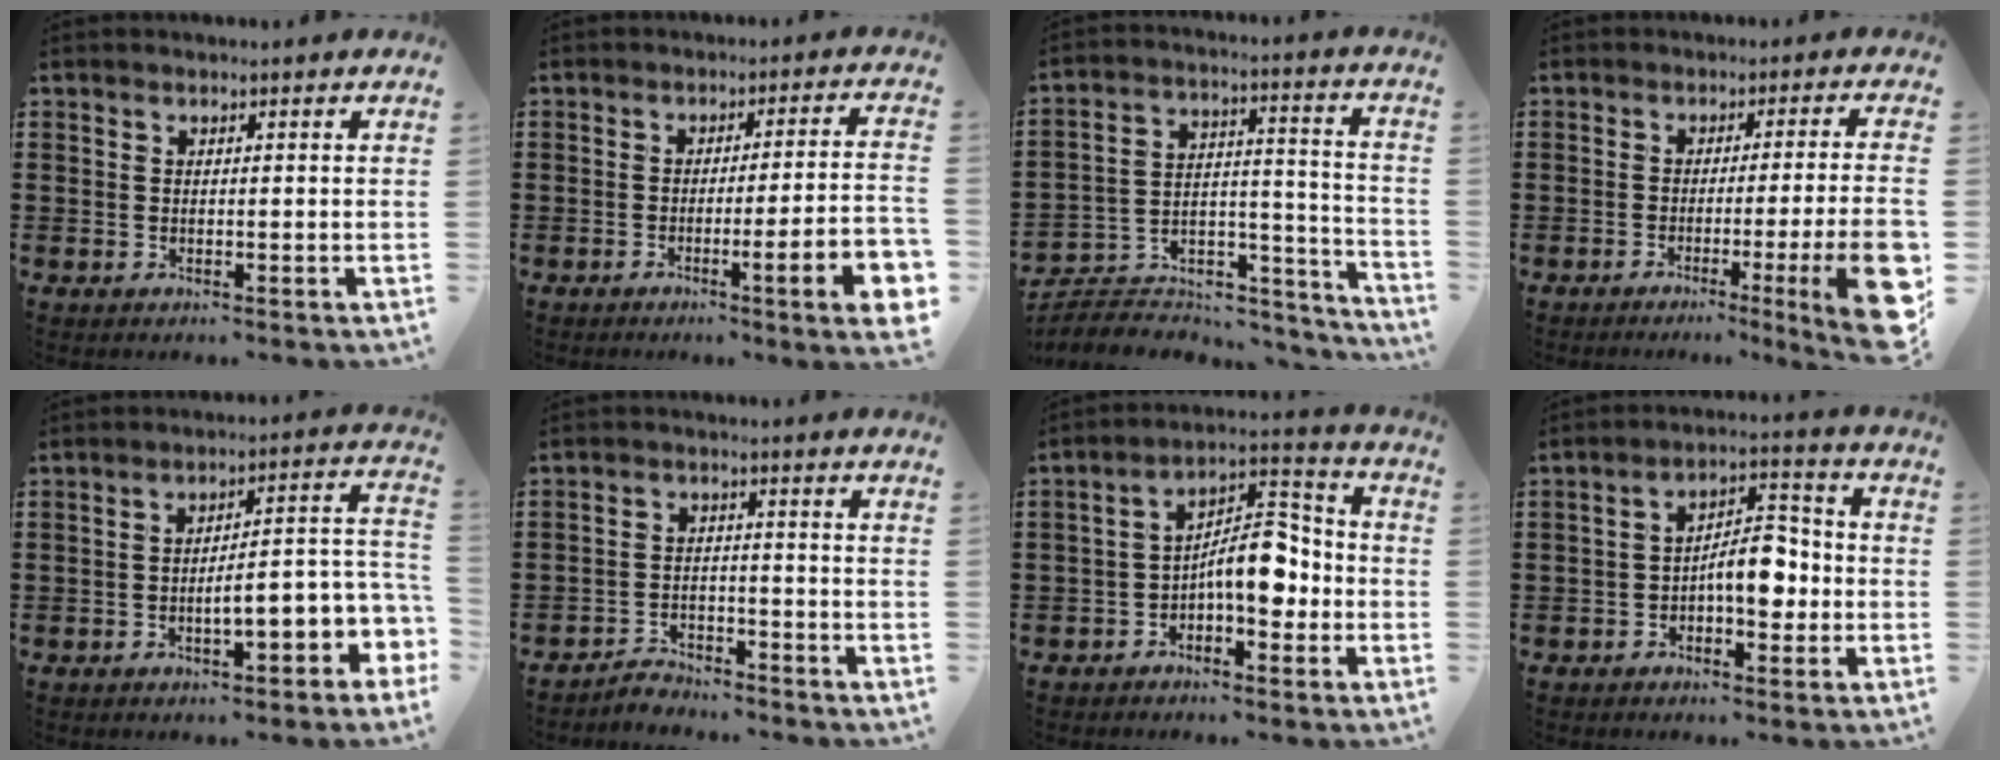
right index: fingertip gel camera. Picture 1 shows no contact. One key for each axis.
{"total": 8.0, "fx": -3.7, "fy": 0.1, "fz": 7.1, "tx": -0.117, "ty": -0.013, "tz": -0.068}
{"total": 4.6, "fx": -4.0, "fy": 2.1, "fz": 0.9, "tx": -0.019, "ty": 0.000, "tz": -0.082}
{"total": 9.8, "fx": -3.4, "fy": 0.7, "fz": 9.1, "tx": -0.141, "ty": -0.018, "tz": -0.062}
{"total": 5.7, "fx": -2.3, "fy": 1.3, "fz": 5.0, "tx": -0.076, "ty": -0.028, "tz": -0.051}
{"total": 3.1, "fx": -3.0, "fy": 0.5, "fz": 0.0, "tx": -0.009, "ty": 0.004, "tz": -0.064}
{"total": 8.8, "fx": -2.2, "fy": 4.0, "fz": 7.5, "tx": -0.114, "ty": 0.012, "tz": -0.041}
{"total": 7.3, "fx": -1.8, "fy": 3.4, "fz": 6.2, "tx": -0.092, "ty": 0.008, "tz": -0.035}